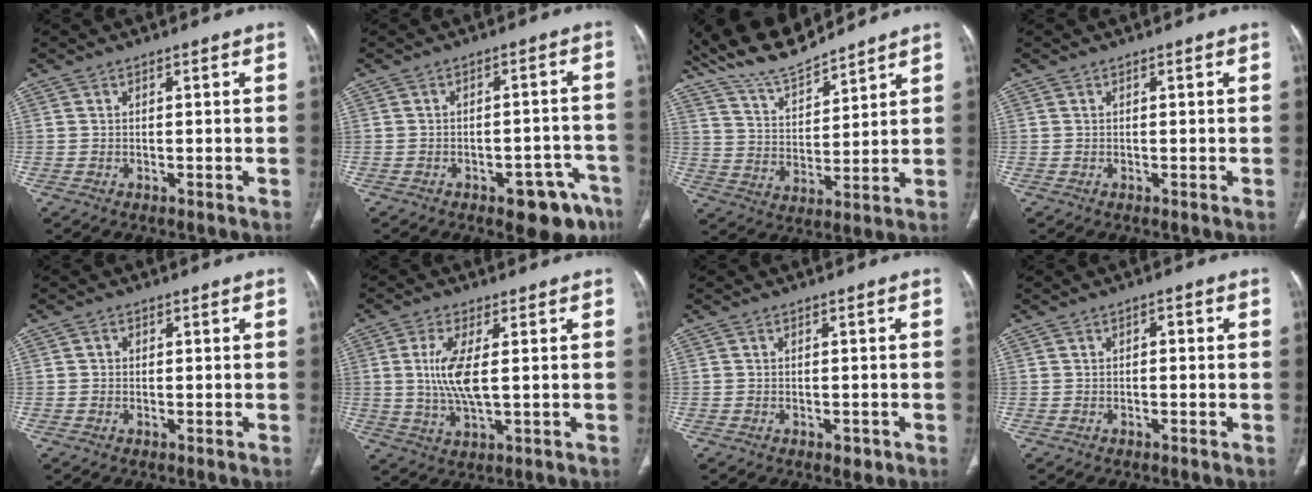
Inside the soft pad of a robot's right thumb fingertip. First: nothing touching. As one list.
[{"total": 10.0, "force": [-6.0, 4.6, 6.5], "torque": [-0.050, 0.040, -0.072]}, {"total": 12.6, "force": [11.3, 2.9, 4.7], "torque": [-0.073, -0.050, 0.216]}, {"total": 0.0}, {"total": 0.9, "force": [0.1, 0.8, 0.3], "torque": [-0.001, 0.002, -0.001]}, {"total": 8.1, "force": [1.0, 2.5, 7.6], "torque": [-0.176, -0.012, 0.023]}, {"total": 1.5, "force": [-0.7, 1.0, 0.9], "torque": [-0.006, 0.000, -0.004]}, {"total": 1.4, "force": [0.1, 0.8, 1.1], "torque": [-0.015, 0.005, -0.002]}]